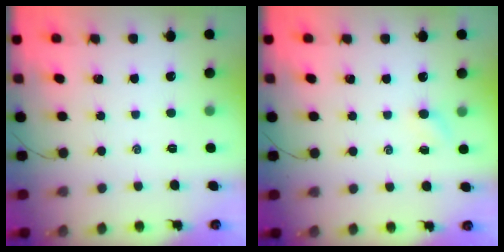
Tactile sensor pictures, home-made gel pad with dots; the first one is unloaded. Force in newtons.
{"total": 2.8, "press": 2.7, "slide": 0.8}